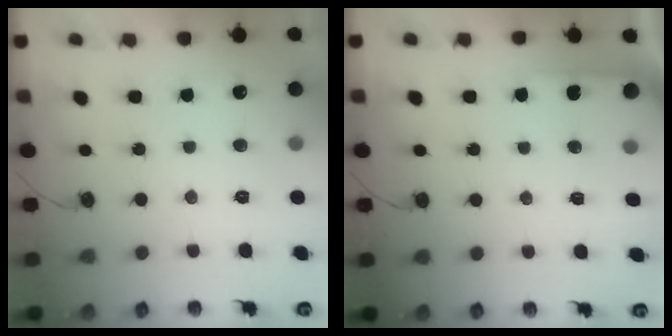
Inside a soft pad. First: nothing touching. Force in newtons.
{"total": 4.3, "press": 4.3, "slide": 0.2}